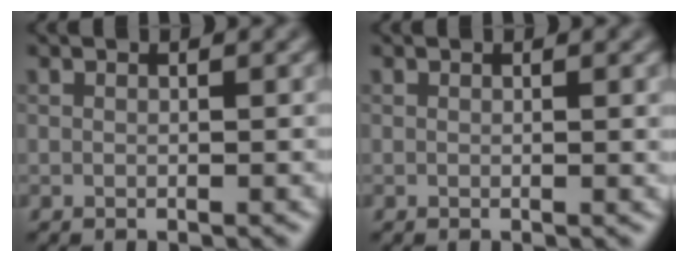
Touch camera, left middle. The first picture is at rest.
{"total": 0.6, "force": [0.1, 0.1, 0.6], "torque": [-0.005, 0.000, 0.000]}